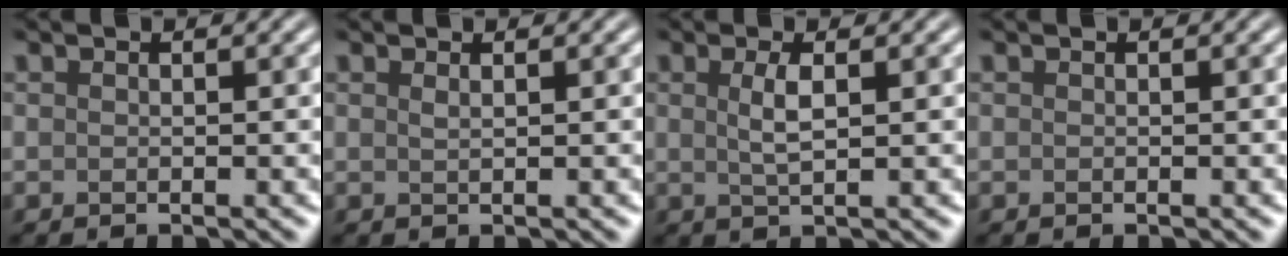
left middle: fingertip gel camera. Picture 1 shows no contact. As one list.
[{"total": 0.7, "force": [0.4, 0.2, 0.5], "torque": [-0.005, 0.000, 0.006]}, {"total": 2.2, "force": [0.6, 0.6, 2.0], "torque": [-0.040, 0.000, 0.012]}, {"total": 0.0}]